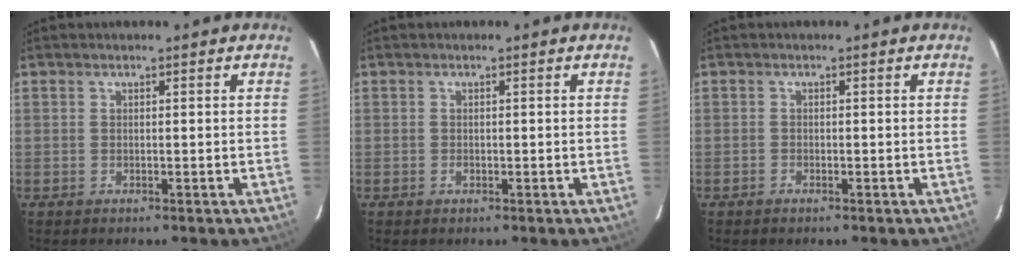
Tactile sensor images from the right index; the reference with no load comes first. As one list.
[{"total": 0.7, "force": [-0.3, 0.5, 0.3], "torque": [-0.004, -0.001, -0.005]}, {"total": 0.8, "force": [-0.7, 0.4, 0.2], "torque": [-0.006, 0.001, -0.013]}]